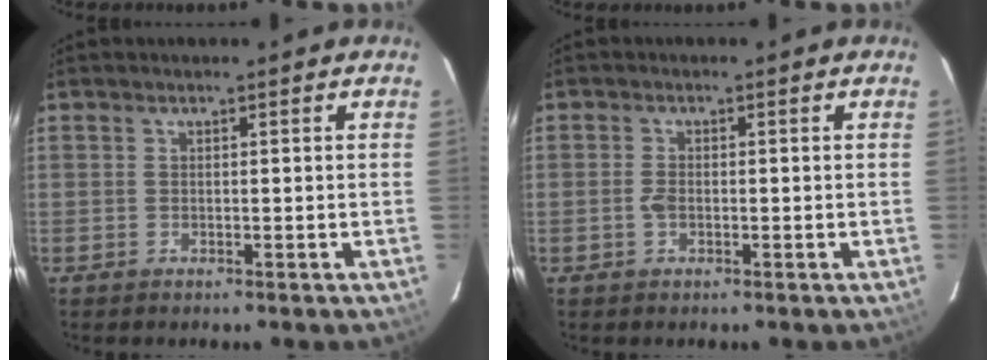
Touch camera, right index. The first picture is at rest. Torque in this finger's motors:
{"motor_torque": [0.33, 0.02, 0.15, 0.05]}